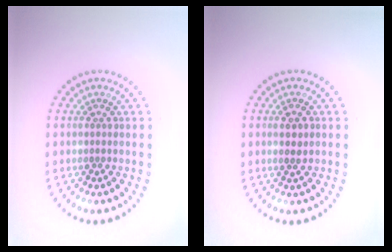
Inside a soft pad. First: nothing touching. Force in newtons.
{"total": 1.1, "press": 1.0, "slide": 0.4}